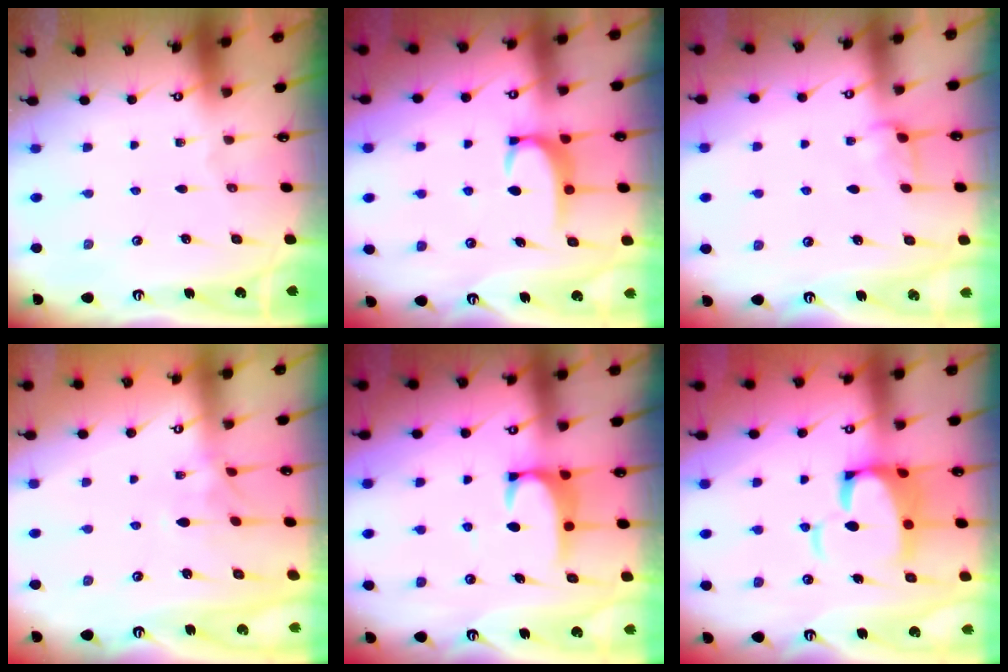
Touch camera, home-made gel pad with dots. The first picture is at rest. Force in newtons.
{"total": 3.3, "press": 3.3, "slide": 0.4}
{"total": 0.9, "press": 0.8, "slide": 0.4}
{"total": 2.8, "press": 2.7, "slide": 0.8}
{"total": 2.7, "press": 2.6, "slide": 0.7}
{"total": 8.8, "press": 8.7, "slide": 1.4}